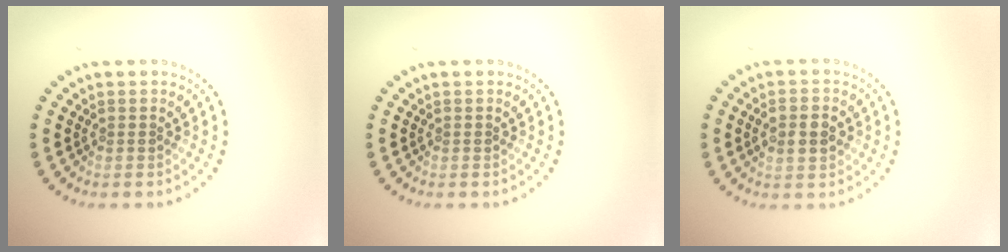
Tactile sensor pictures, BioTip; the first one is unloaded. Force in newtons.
{"total": 0.0}
{"total": 3.4, "press": 3.4, "slide": 0.4}